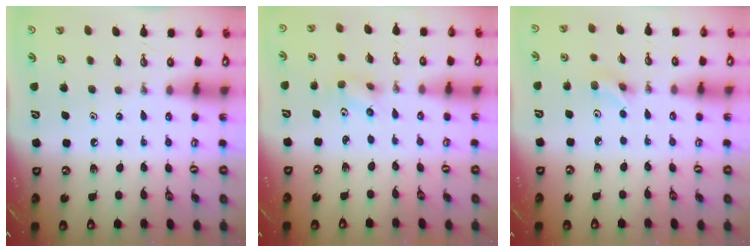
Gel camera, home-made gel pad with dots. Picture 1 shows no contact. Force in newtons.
{"total": 2.3, "press": 2.0, "slide": 1.1}
{"total": 3.6, "press": 3.5, "slide": 0.9}